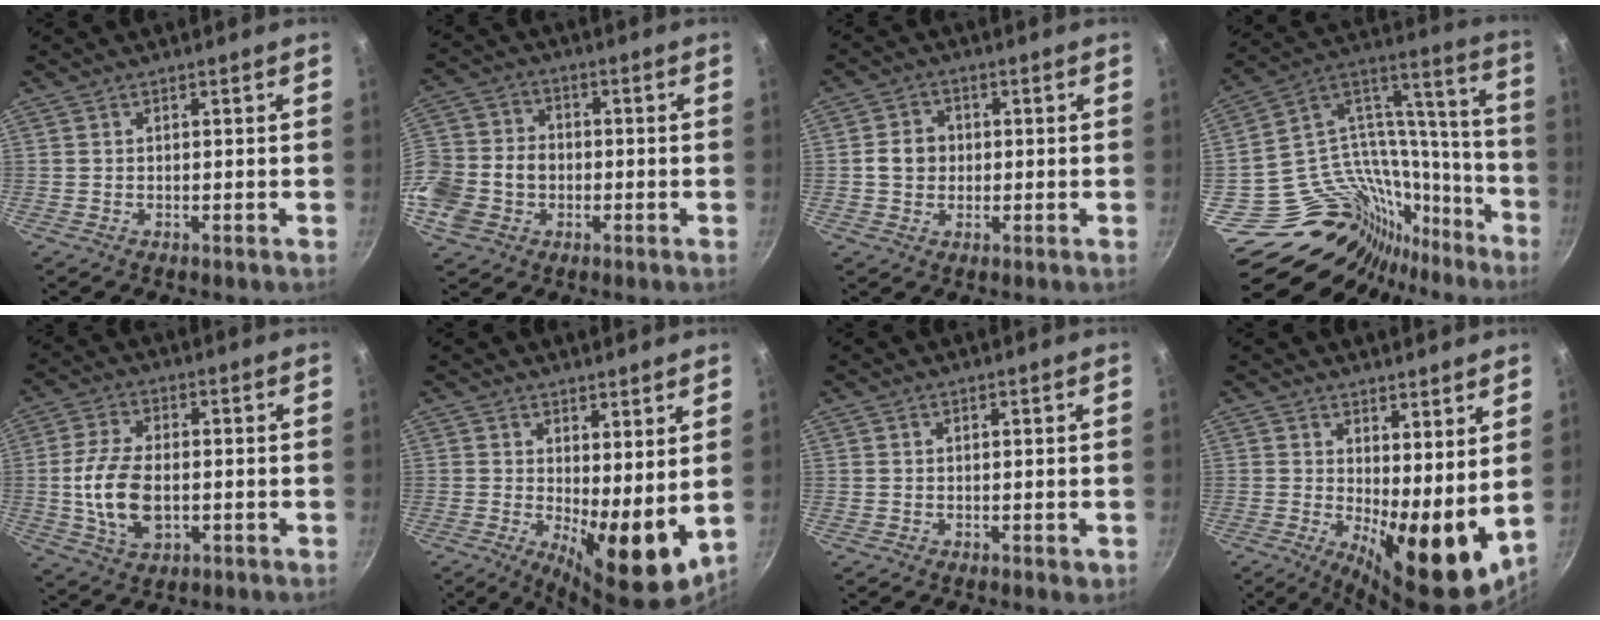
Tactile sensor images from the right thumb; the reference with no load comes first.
{"total": 14.4, "force": [-3.3, 11.8, 7.6], "torque": [-0.153, 0.032, -0.070]}
{"total": 4.9, "force": [0.0, 4.3, 2.3], "torque": [-0.017, 0.009, -0.007]}
{"total": 28.0, "force": [-12.7, 20.2, 14.6], "torque": [-0.172, 0.127, -0.194]}
{"total": 10.8, "force": [-1.0, 6.2, 8.8], "torque": [-0.172, 0.006, -0.017]}
{"total": 10.7, "force": [1.5, 4.1, 9.8], "torque": [-0.126, -0.029, 0.029]}
{"total": 1.0, "force": [0.3, 0.6, 0.7], "torque": [-0.003, 0.000, 0.005]}
{"total": 13.9, "force": [2.4, 5.5, 12.5], "torque": [-0.153, -0.030, 0.044]}